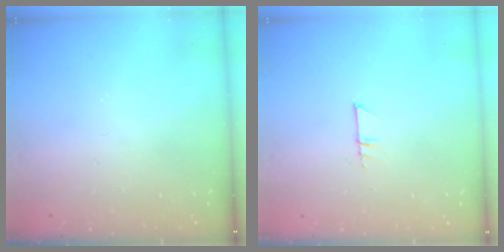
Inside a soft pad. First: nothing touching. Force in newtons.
{"total": 4.6, "press": 4.6, "slide": 0.4}